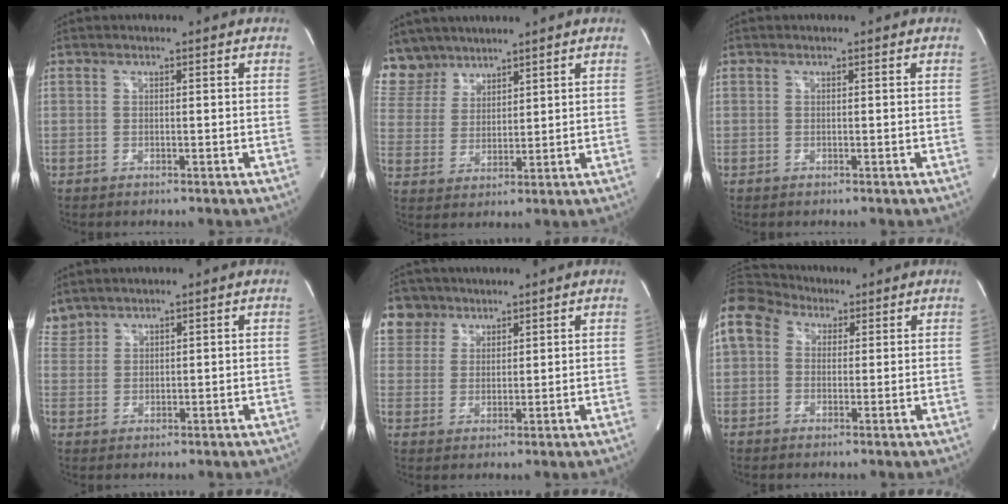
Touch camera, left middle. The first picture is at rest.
{"total": 8.3, "force": [7.2, 4.1, 0.3], "torque": [-0.013, 0.014, 0.156]}
{"total": 0.0}
{"total": 3.3, "force": [3.2, 0.9, -0.2], "torque": [-0.006, 0.016, 0.071]}
{"total": 7.7, "force": [5.4, 5.5, 0.5], "torque": [-0.015, 0.016, 0.109]}
{"total": 11.8, "force": [5.8, 8.6, 5.6], "torque": [-0.142, 0.069, 0.108]}